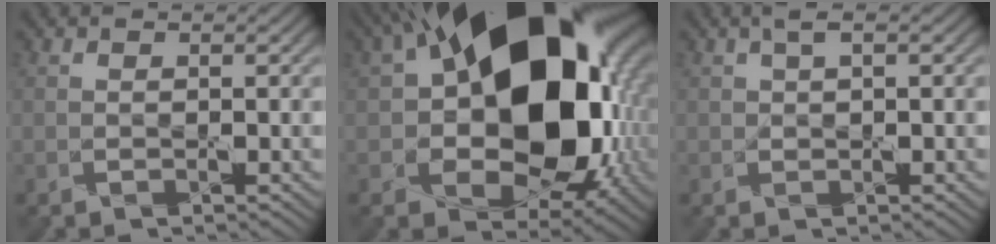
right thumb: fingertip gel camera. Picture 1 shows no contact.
{"total": 21.3, "force": [4.5, 13.8, 15.6], "torque": [-0.257, 0.012, 0.080]}
{"total": 1.7, "force": [0.7, 0.8, 1.3], "torque": [-0.028, 0.009, 0.012]}